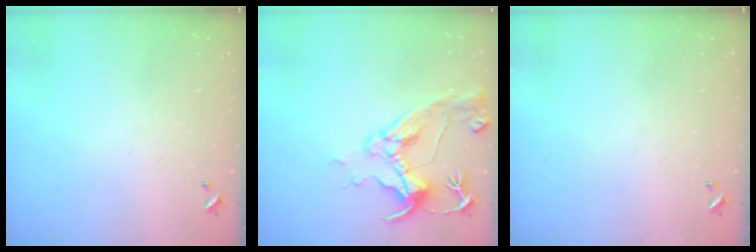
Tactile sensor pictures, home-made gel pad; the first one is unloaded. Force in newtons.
{"total": 9.6, "press": 9.5, "slide": 1.5}
{"total": 0.0}